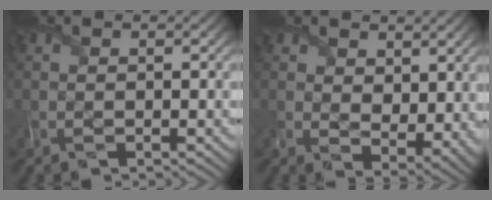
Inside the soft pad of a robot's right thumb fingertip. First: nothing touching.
{"total": 6.2, "force": [2.9, 4.1, 3.7], "torque": [-0.068, -0.019, 0.060]}